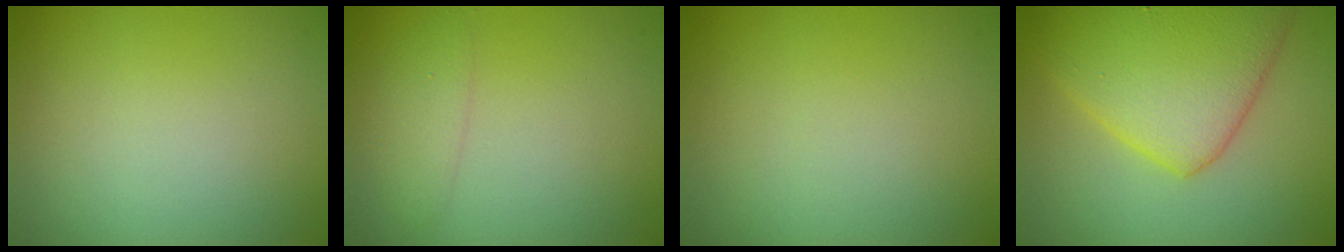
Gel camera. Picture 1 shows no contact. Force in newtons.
{"total": 1.4, "press": 1.4, "slide": 0.1}
{"total": 0.0}
{"total": 7.2, "press": 7.2, "slide": 0.3}